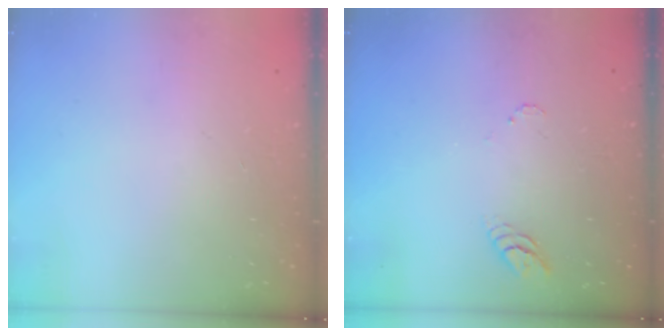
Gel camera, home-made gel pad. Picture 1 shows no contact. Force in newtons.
{"total": 3.4, "press": 3.4, "slide": 0.3}